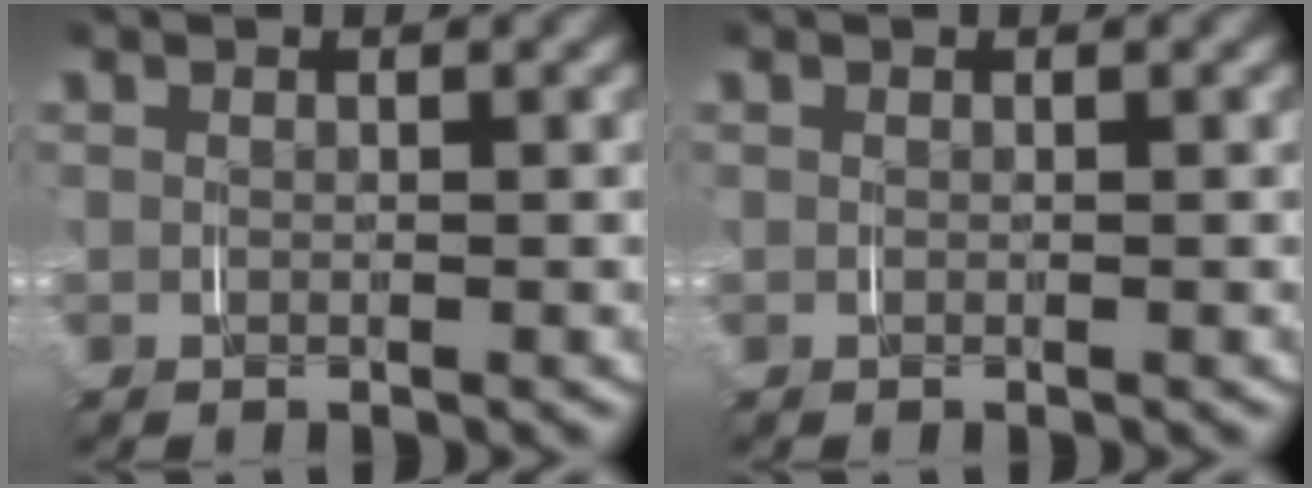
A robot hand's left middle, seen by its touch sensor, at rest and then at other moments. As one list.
[{"total": 0.0}]